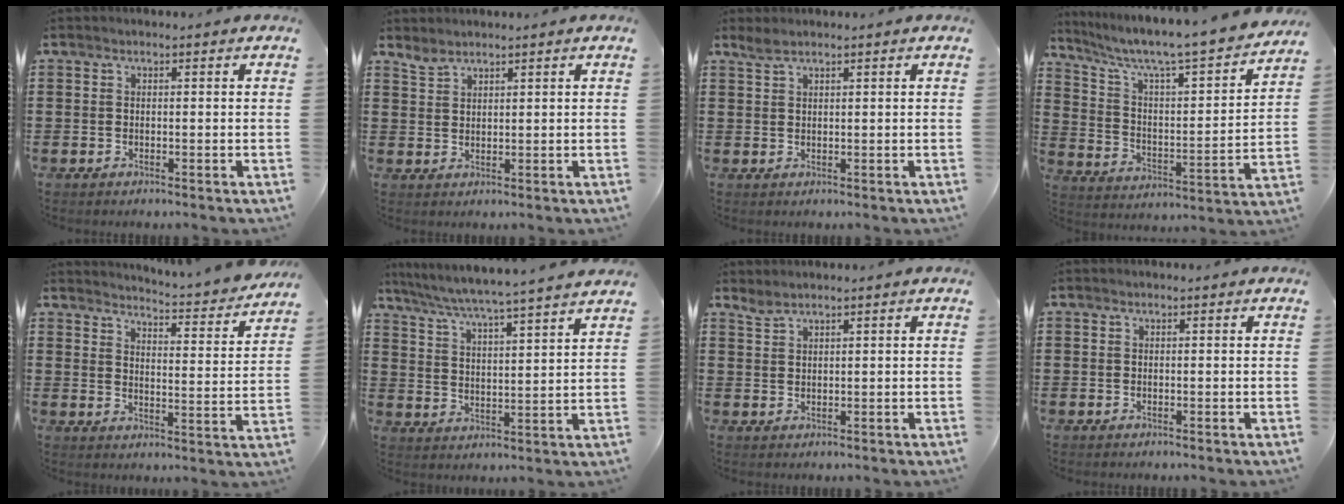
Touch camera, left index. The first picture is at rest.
{"total": 1.7, "force": [1.7, 0.3, 0.3], "torque": [-0.010, -0.001, 0.034]}
{"total": 1.5, "force": [1.2, 0.1, 0.9], "torque": [-0.019, 0.000, 0.022]}
{"total": 6.0, "force": [5.2, 0.3, 2.9], "torque": [-0.083, -0.052, 0.080]}
{"total": 3.6, "force": [3.4, -0.7, 0.7], "torque": [-0.021, -0.044, 0.046]}
{"total": 4.5, "force": [4.1, -1.1, 1.5], "torque": [-0.051, -0.037, 0.061]}
{"total": 1.4, "force": [1.4, -0.1, 0.5], "torque": [-0.013, -0.001, 0.027]}
{"total": 0.0}